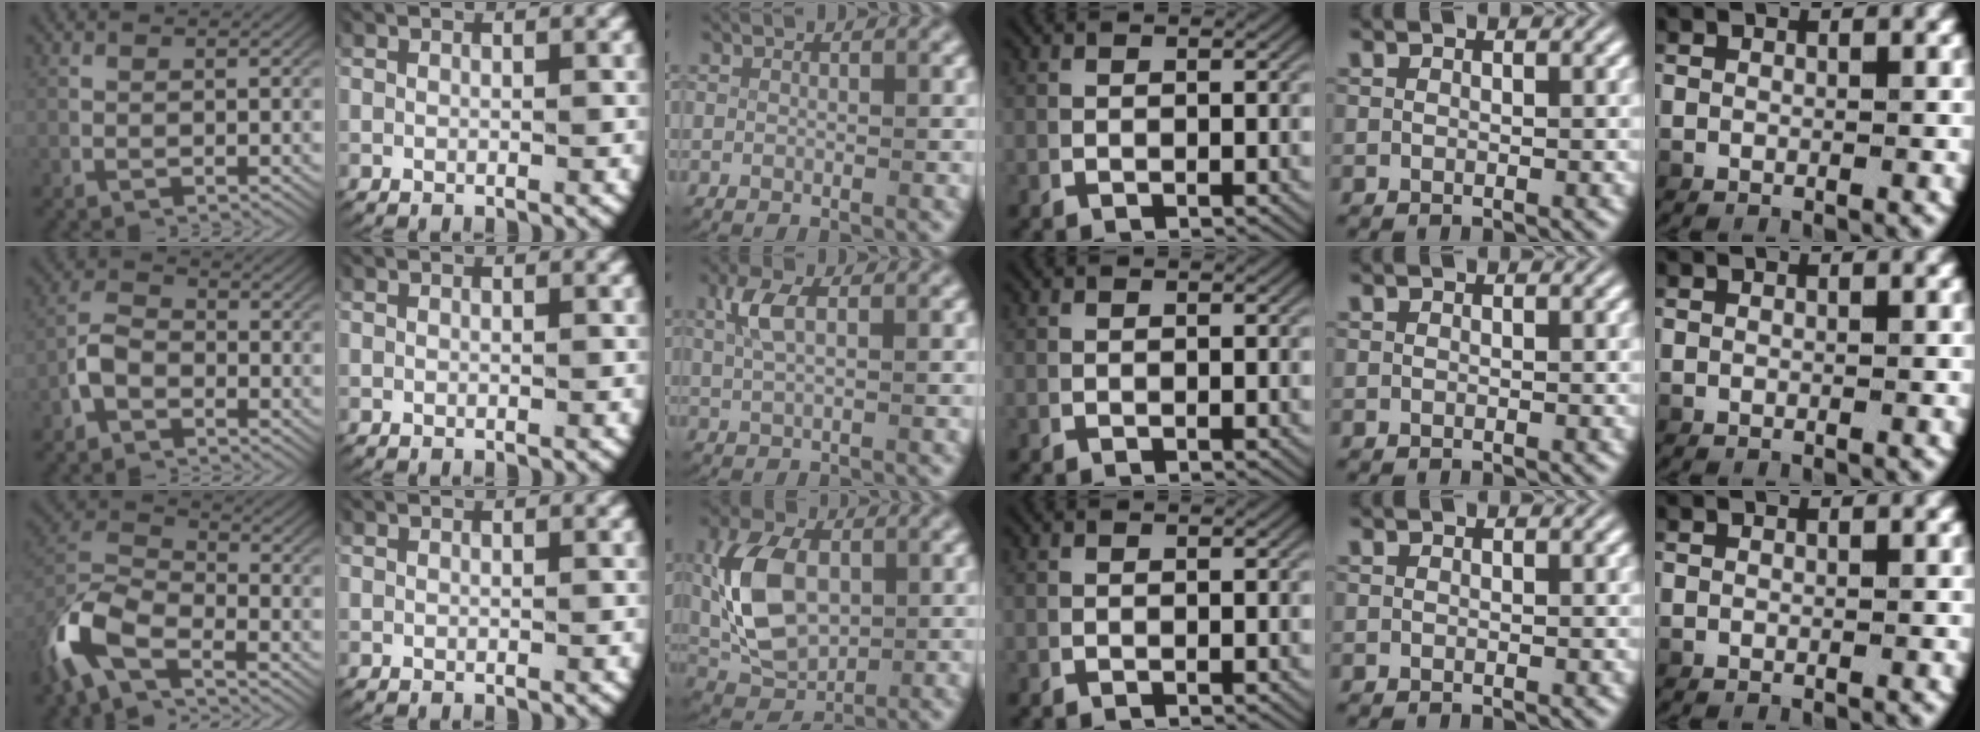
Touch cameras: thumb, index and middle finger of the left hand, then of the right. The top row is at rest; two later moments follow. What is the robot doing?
{"motion": "lift_and_place", "object": "fork"}